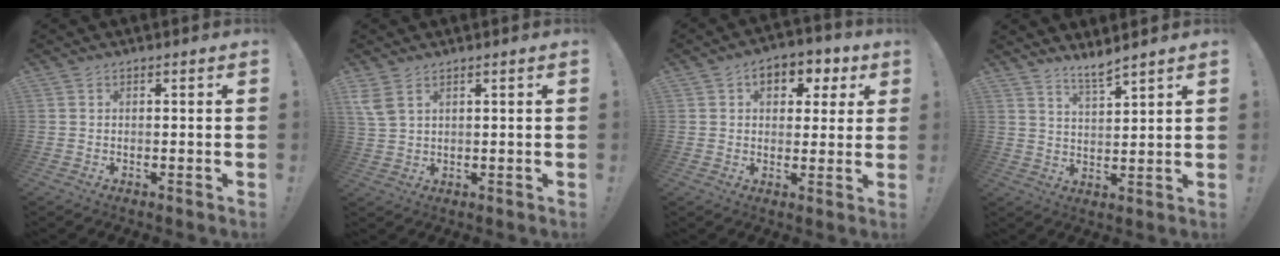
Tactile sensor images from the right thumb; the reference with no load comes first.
{"total": 4.8, "force": [2.9, 2.2, 3.1], "torque": [-0.068, -0.011, 0.055]}
{"total": 7.8, "force": [2.8, 5.6, 4.6], "torque": [-0.051, -0.010, 0.051]}
{"total": 5.3, "force": [4.9, 0.1, 2.2], "torque": [-0.044, -0.032, 0.085]}